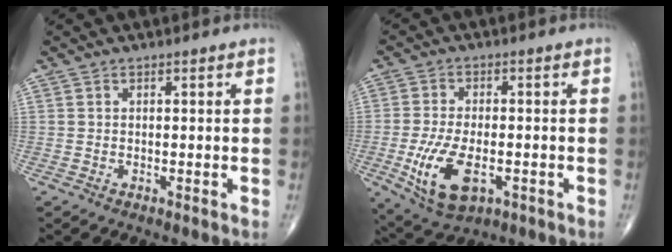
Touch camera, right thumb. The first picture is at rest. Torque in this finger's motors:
{"motor_torque": [-0.34, 0.80, 0.66, 0.35, 0.32]}